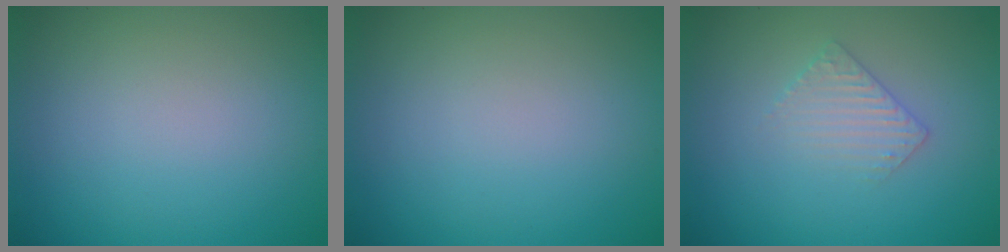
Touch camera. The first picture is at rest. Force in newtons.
{"total": 0.0}
{"total": 1.9, "press": 1.9, "slide": 0.5}